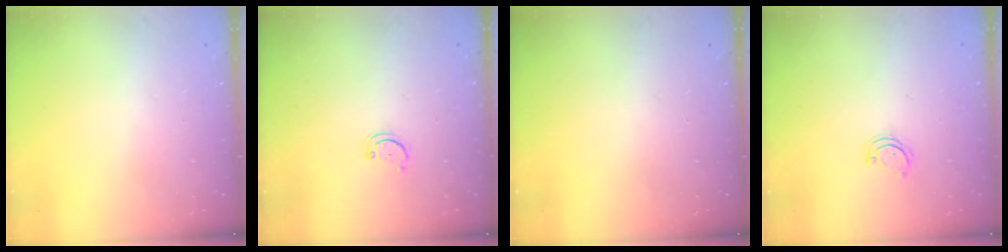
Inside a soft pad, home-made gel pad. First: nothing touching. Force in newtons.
{"total": 2.5, "press": 2.4, "slide": 0.5}
{"total": 0.0}
{"total": 2.8, "press": 2.8, "slide": 0.3}